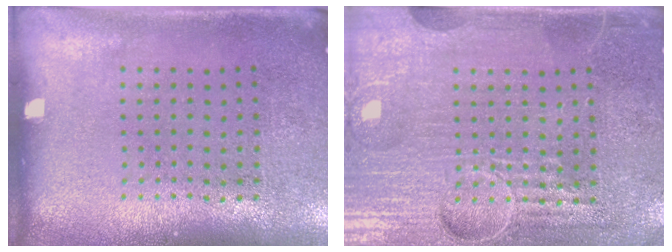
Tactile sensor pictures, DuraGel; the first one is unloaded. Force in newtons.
{"total": 4.2, "press": 4.1, "slide": 1.1}